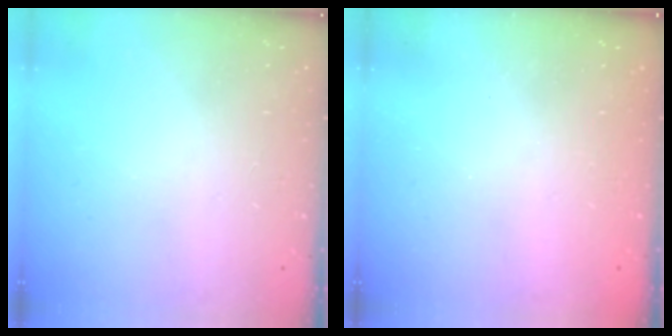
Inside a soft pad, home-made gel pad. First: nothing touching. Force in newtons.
{"total": 2.4, "press": 2.3, "slide": 0.8}